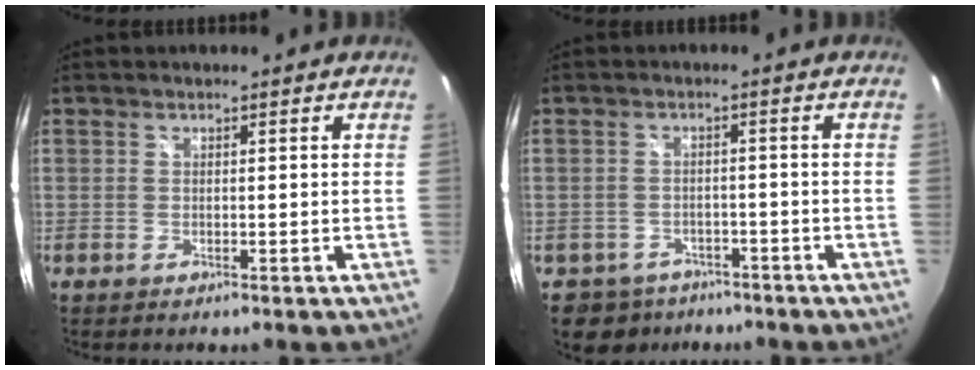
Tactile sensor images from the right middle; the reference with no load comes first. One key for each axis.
{"total": 5.9, "fx": -4.2, "fy": 4.1, "fz": 0.7, "tx": -0.028, "ty": 0.012, "tz": -0.060}